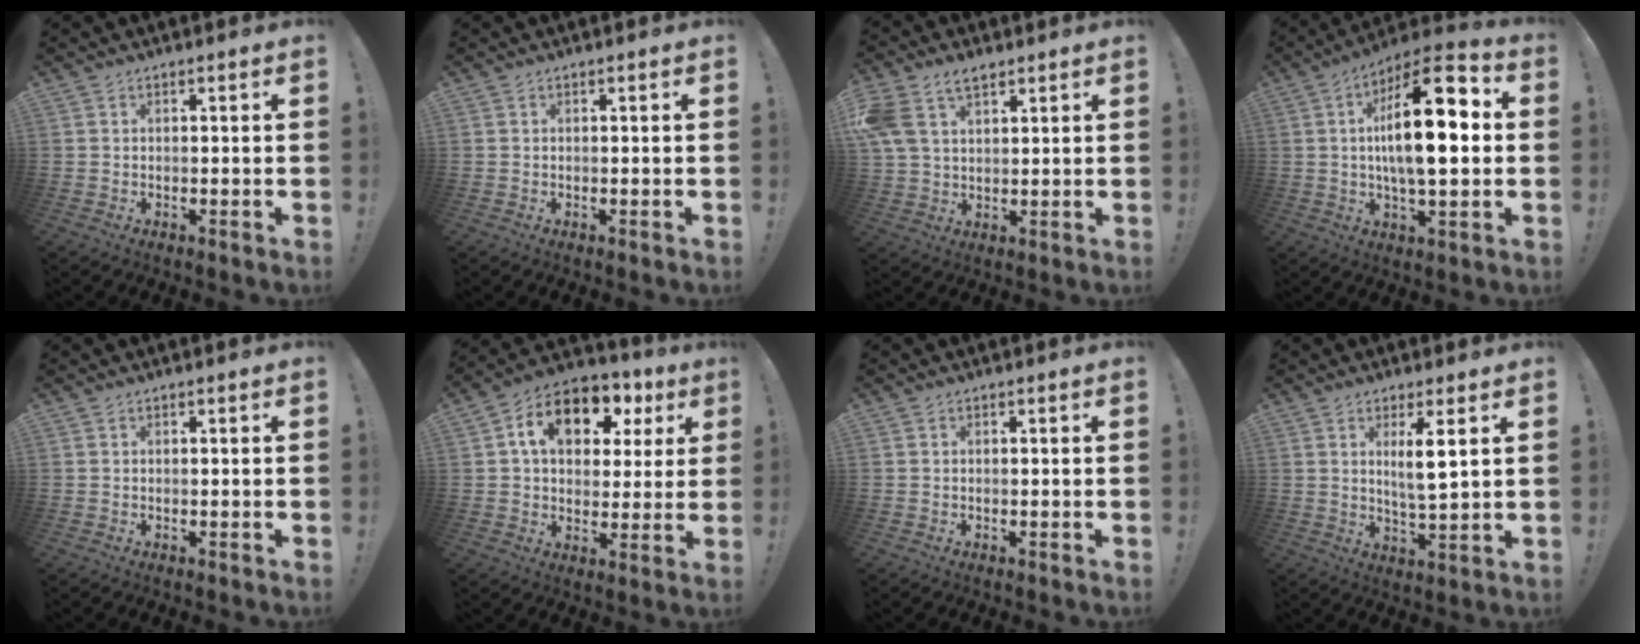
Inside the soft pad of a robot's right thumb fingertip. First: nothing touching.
{"total": 0.0}
{"total": 8.9, "force": [5.3, 5.3, 4.8], "torque": [-0.096, -0.012, 0.105]}
{"total": 19.9, "force": [2.0, 7.3, 18.5], "torque": [-0.304, -0.004, 0.018]}
{"total": 0.0}
{"total": 14.9, "force": [5.7, 10.2, 9.4], "torque": [-0.146, -0.010, 0.101]}
{"total": 0.0}
{"total": 6.7, "force": [2.7, 0.8, 6.0], "torque": [-0.102, -0.012, 0.042]}